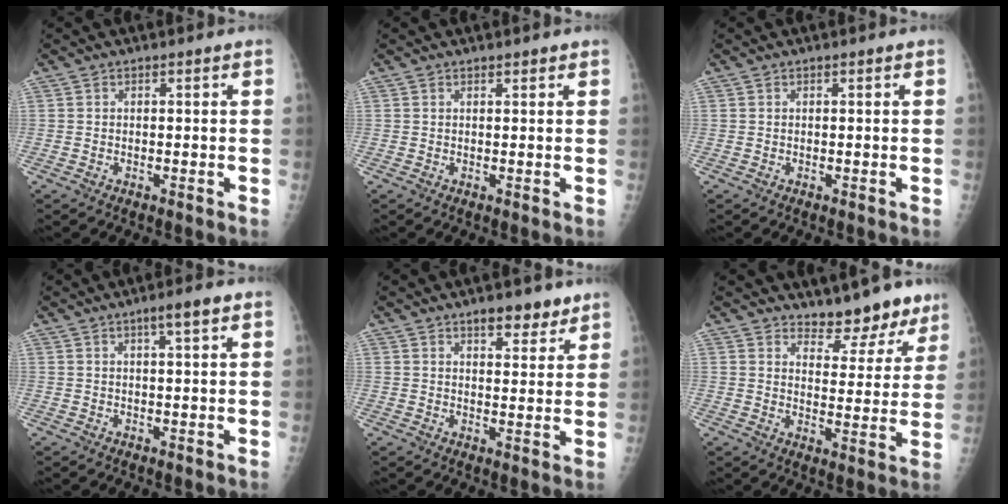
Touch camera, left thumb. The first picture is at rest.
{"total": 0.9, "force": [0.7, 0.3, 0.3], "torque": [-0.004, -0.004, 0.009]}
{"total": 0.0}
{"total": 3.7, "force": [1.9, 0.5, 3.2], "torque": [-0.048, 0.000, 0.030]}
{"total": 6.2, "force": [4.4, 2.6, 3.6], "torque": [-0.025, -0.024, 0.062]}
{"total": 9.4, "force": [8.2, 3.8, 2.4], "torque": [0.004, -0.068, 0.107]}